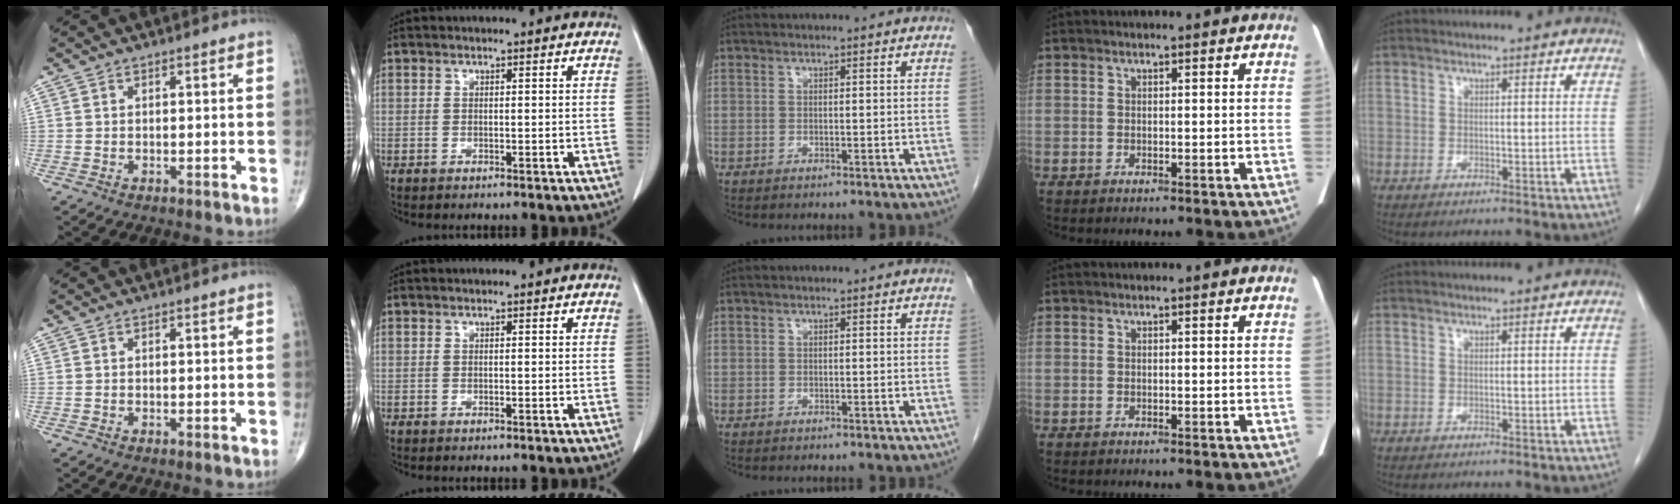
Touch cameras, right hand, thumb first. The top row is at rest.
{}